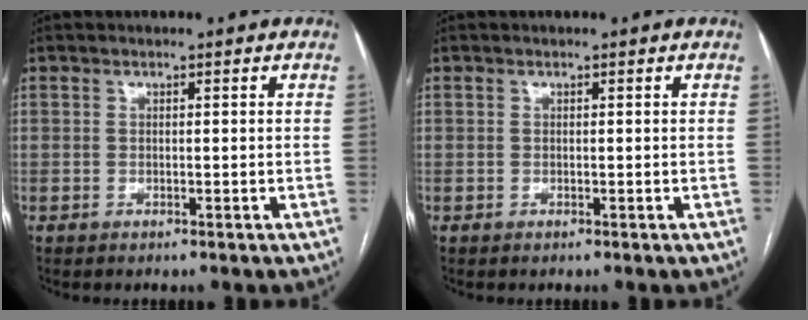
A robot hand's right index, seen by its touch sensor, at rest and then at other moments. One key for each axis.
{"total": 0.0}